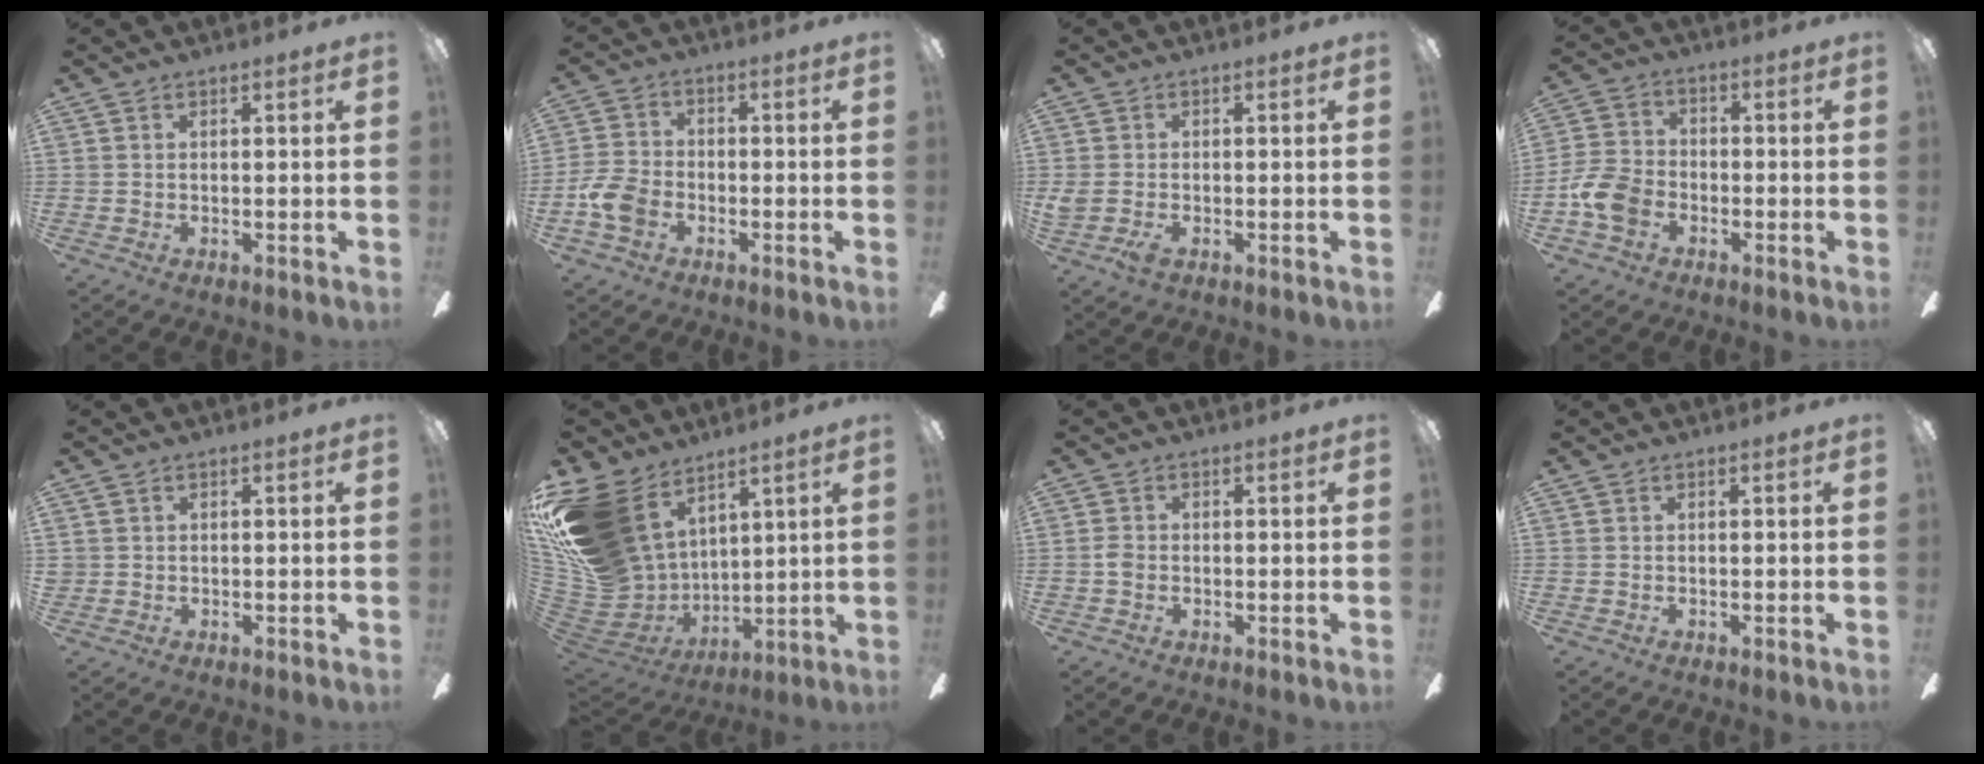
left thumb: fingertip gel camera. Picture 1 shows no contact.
{"total": 7.6, "force": [-3.2, 5.4, 4.4], "torque": [-0.102, 0.015, -0.058]}
{"total": 3.2, "force": [-1.3, 1.8, 2.3], "torque": [-0.051, 0.001, -0.024]}
{"total": 8.9, "force": [-3.7, 6.4, 5.0], "torque": [-0.120, 0.020, -0.068]}
{"total": 0.8, "force": [0.1, 0.8, 0.0], "torque": [0.001, 0.002, 0.001]}
{"total": 23.8, "force": [10.7, 16.5, 13.5], "torque": [-0.286, -0.076, 0.226]}
{"total": 1.7, "force": [-0.6, 1.2, 1.0], "torque": [-0.020, 0.002, -0.010]}
{"total": 0.0}